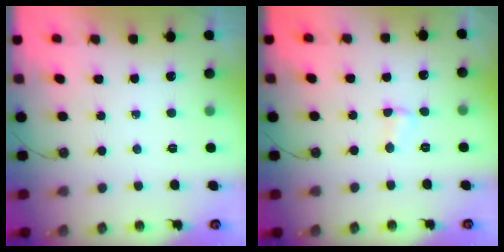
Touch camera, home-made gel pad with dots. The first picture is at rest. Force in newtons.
{"total": 2.8, "press": 2.8, "slide": 0.3}